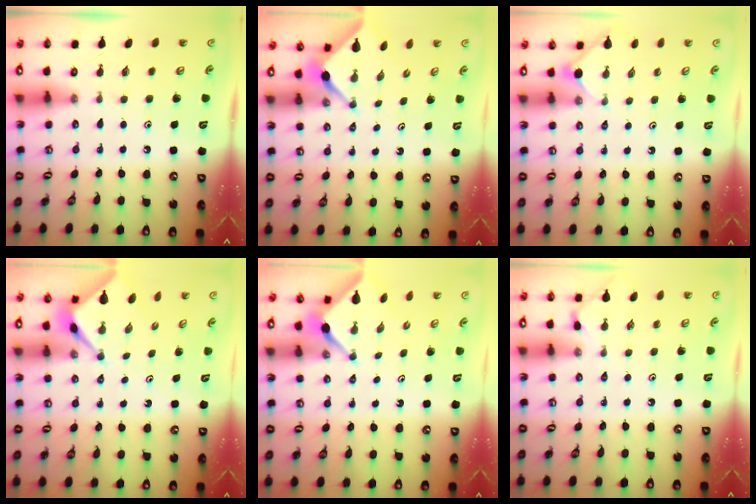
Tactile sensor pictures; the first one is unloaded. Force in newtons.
{"total": 2.5, "press": 2.4, "slide": 0.3}
{"total": 2.9, "press": 2.8, "slide": 0.5}
{"total": 2.4, "press": 2.4, "slide": 0.3}
{"total": 2.5, "press": 2.4, "slide": 0.3}
{"total": 2.4, "press": 2.4, "slide": 0.3}